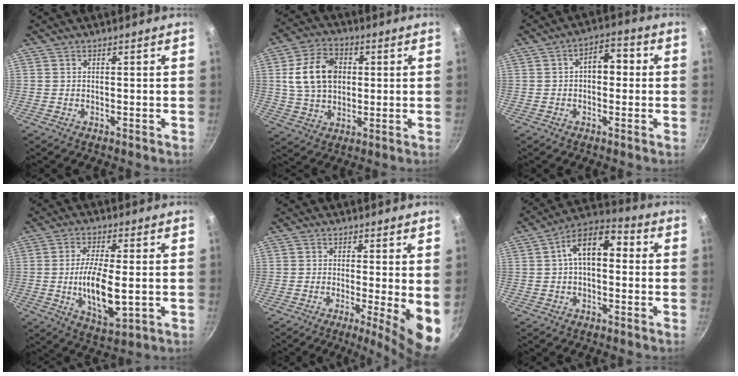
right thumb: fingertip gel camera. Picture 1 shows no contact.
{"total": 13.0, "force": [2.1, 9.5, 8.6], "torque": [-0.132, 0.009, 0.031]}
{"total": 6.4, "force": [0.5, 4.0, 4.9], "torque": [-0.043, 0.021, -0.003]}
{"total": 11.5, "force": [-1.1, 4.1, 10.6], "torque": [-0.202, -0.008, -0.017]}
{"total": 8.4, "force": [-1.0, 1.6, 8.1], "torque": [-0.101, -0.012, -0.012]}
{"total": 11.1, "force": [1.2, 6.5, 8.9], "torque": [-0.117, 0.036, 0.003]}